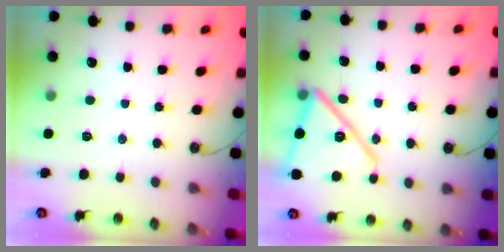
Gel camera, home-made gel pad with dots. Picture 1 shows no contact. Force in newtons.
{"total": 18.4, "press": 18.3, "slide": 1.1}